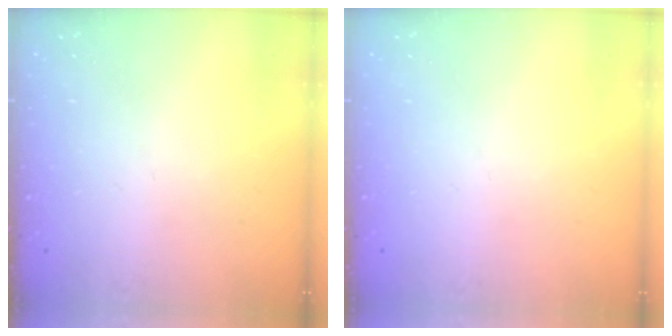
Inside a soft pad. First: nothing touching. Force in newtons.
{"total": 0.0}